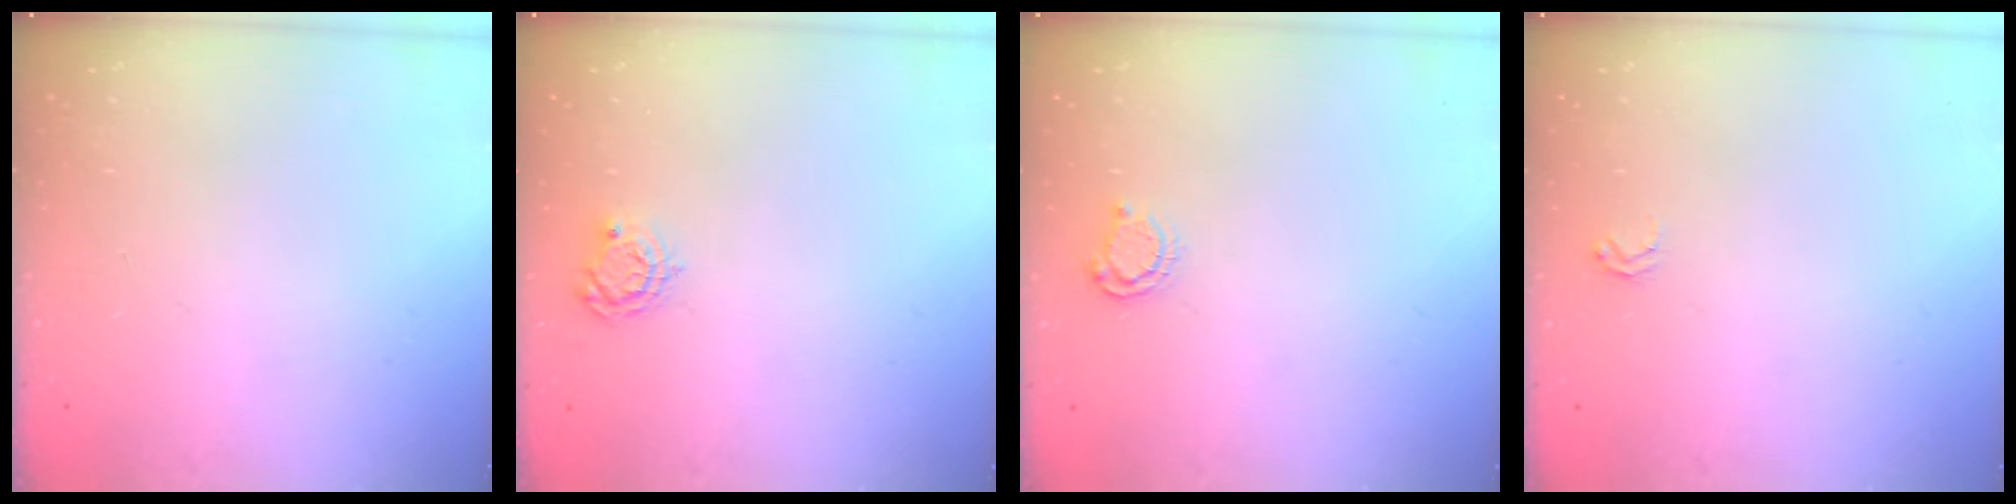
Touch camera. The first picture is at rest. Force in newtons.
{"total": 5.0, "press": 5.0, "slide": 0.4}
{"total": 4.4, "press": 4.4, "slide": 0.4}
{"total": 2.5, "press": 2.5, "slide": 0.3}